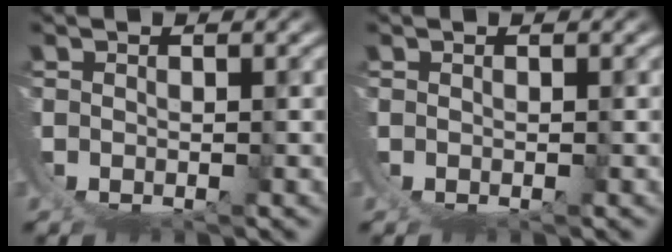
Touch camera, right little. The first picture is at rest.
{"total": 0.0}